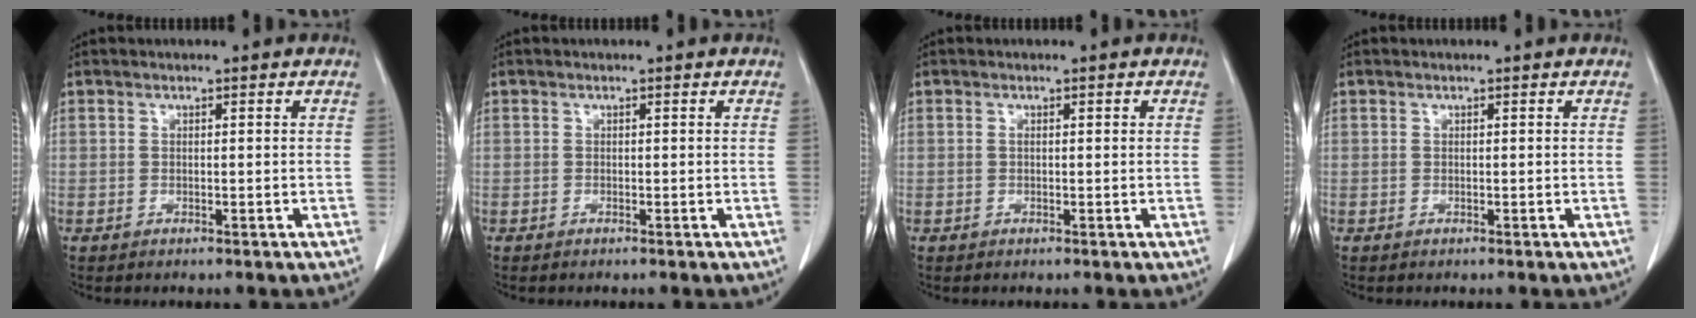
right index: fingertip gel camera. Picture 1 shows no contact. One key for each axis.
{"total": 0.0}
{"total": 0.9, "fx": 0.2, "fy": 0.3, "fz": 0.8, "tx": -0.019, "ty": 0.009, "tz": 0.006}
{"total": 0.0}